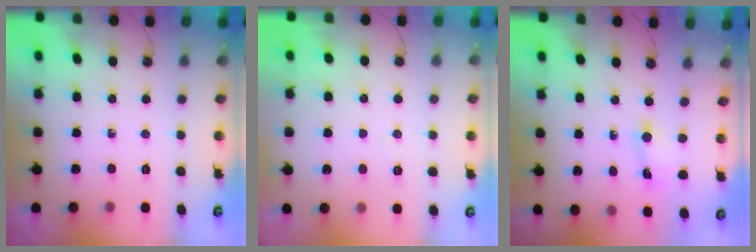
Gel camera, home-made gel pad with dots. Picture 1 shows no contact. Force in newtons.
{"total": 3.5, "press": 3.5, "slide": 0.5}
{"total": 1.6, "press": 1.6, "slide": 0.3}